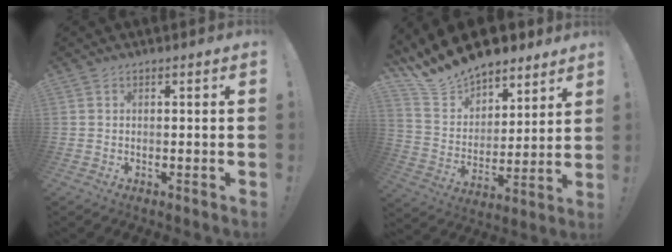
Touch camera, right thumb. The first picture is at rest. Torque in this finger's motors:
{"motor_torque": [-0.43, 1.09, 0.36, 0.36, 0.03]}